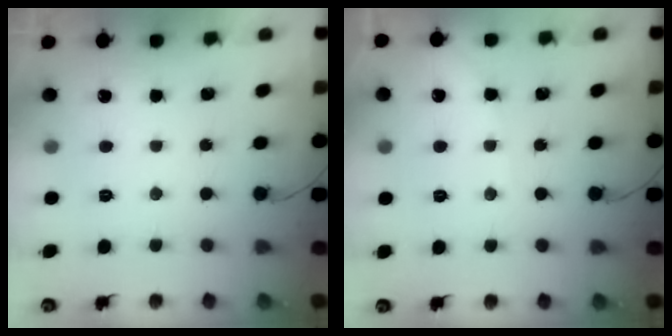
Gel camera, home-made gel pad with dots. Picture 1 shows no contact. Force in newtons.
{"total": 2.5, "press": 2.4, "slide": 0.5}